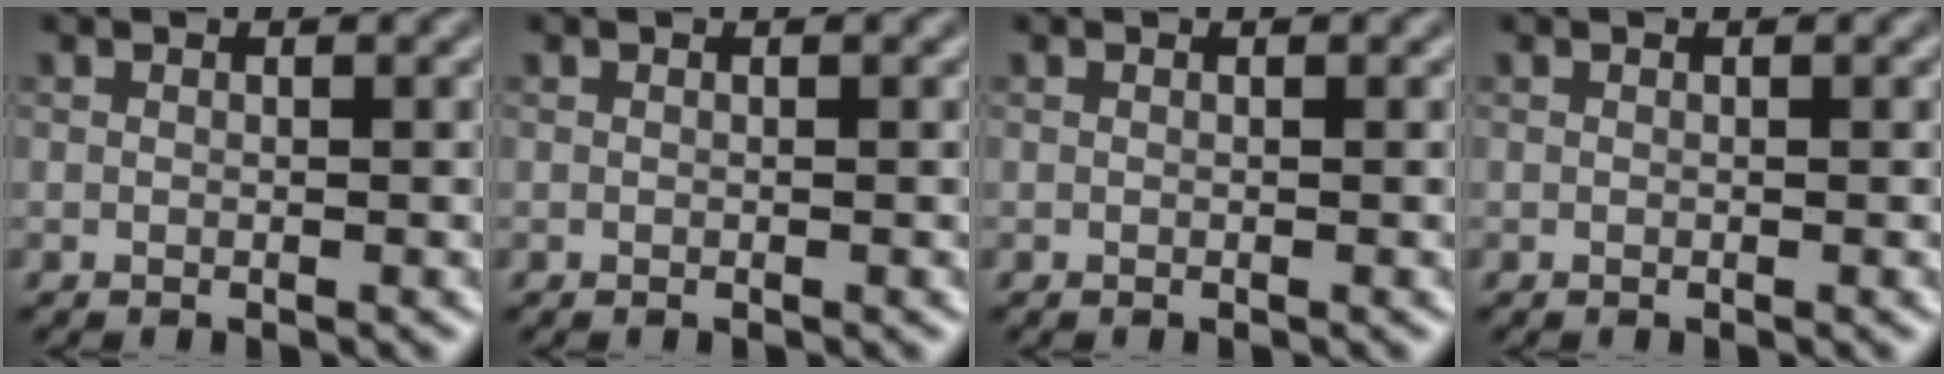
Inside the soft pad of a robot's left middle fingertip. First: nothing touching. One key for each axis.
{"total": 0.0}
{"total": 0.0}
{"total": 0.0}